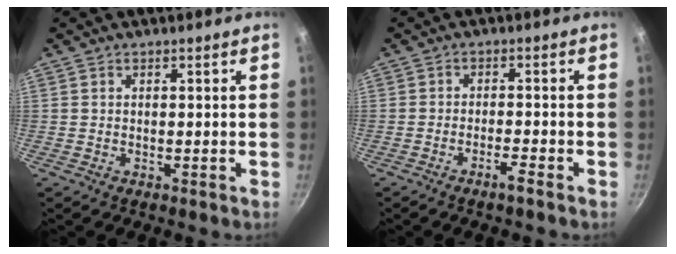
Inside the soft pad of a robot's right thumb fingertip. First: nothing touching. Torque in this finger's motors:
{"motor_torque": [0.16, 0.39, 0.42, 0.12, 0.05]}